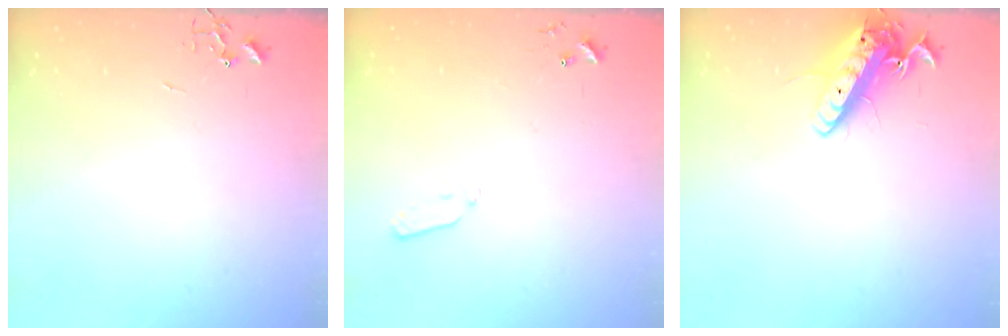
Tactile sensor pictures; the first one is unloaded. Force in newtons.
{"total": 6.0, "press": 5.9, "slide": 1.0}
{"total": 13.5, "press": 13.3, "slide": 2.3}